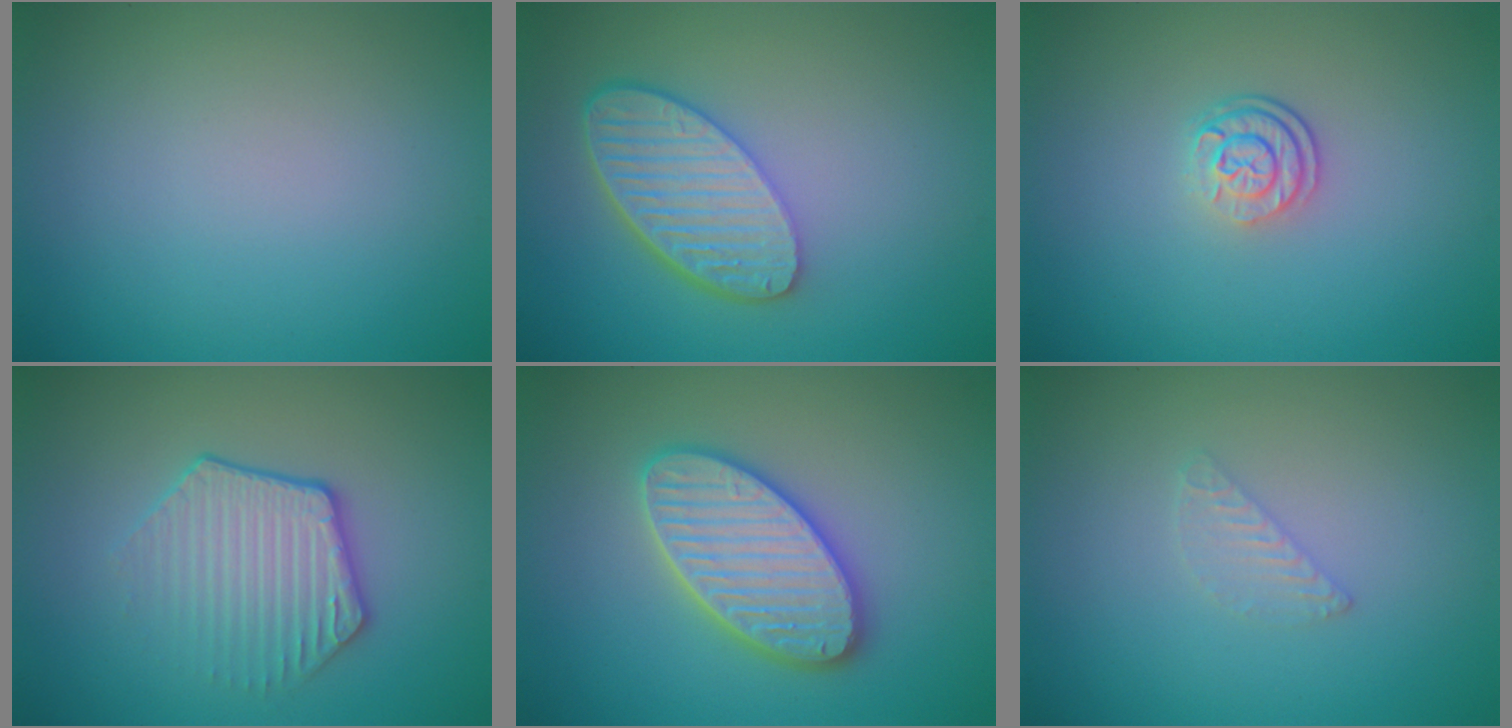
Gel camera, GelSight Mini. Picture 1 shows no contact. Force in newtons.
{"total": 6.1, "press": 4.7, "slide": 3.9}
{"total": 2.5, "press": 1.9, "slide": 1.6}
{"total": 3.6, "press": 3.2, "slide": 1.6}
{"total": 5.8, "press": 5.8, "slide": 0.6}
{"total": 1.1, "press": 1.1, "slide": 0.1}